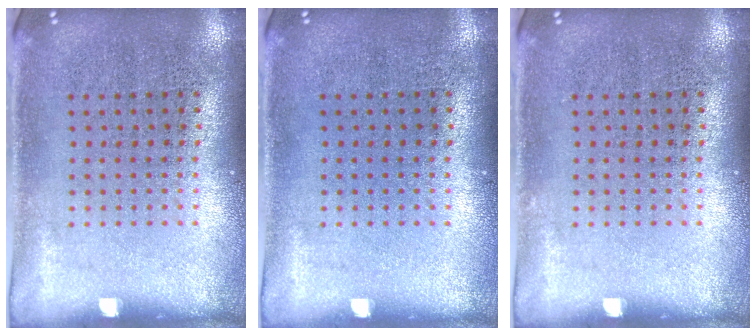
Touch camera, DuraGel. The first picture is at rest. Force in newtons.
{"total": 0.0}
{"total": 0.0}